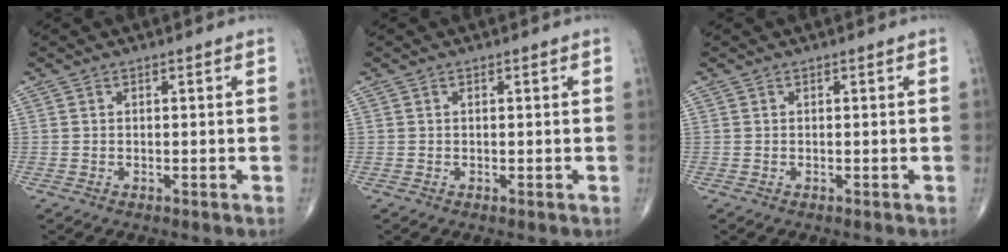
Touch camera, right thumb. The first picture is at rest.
{"total": 0.0}
{"total": 0.0}